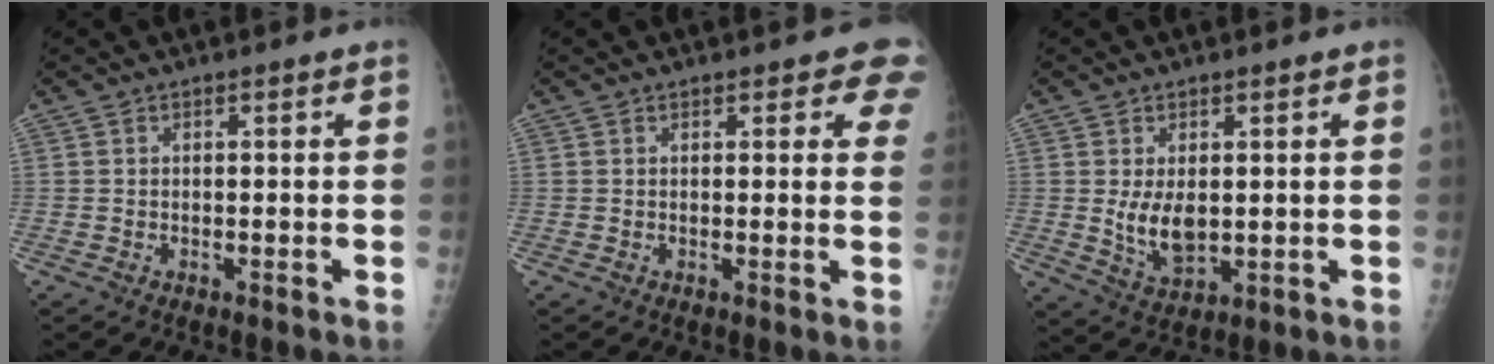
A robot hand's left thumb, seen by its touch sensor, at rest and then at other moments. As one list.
[{"total": 5.0, "force": [3.8, 2.2, 2.4], "torque": [0.010, -0.011, 0.029]}, {"total": 6.5, "force": [0.5, 3.8, 5.2], "torque": [-0.081, -0.018, 0.022]}]